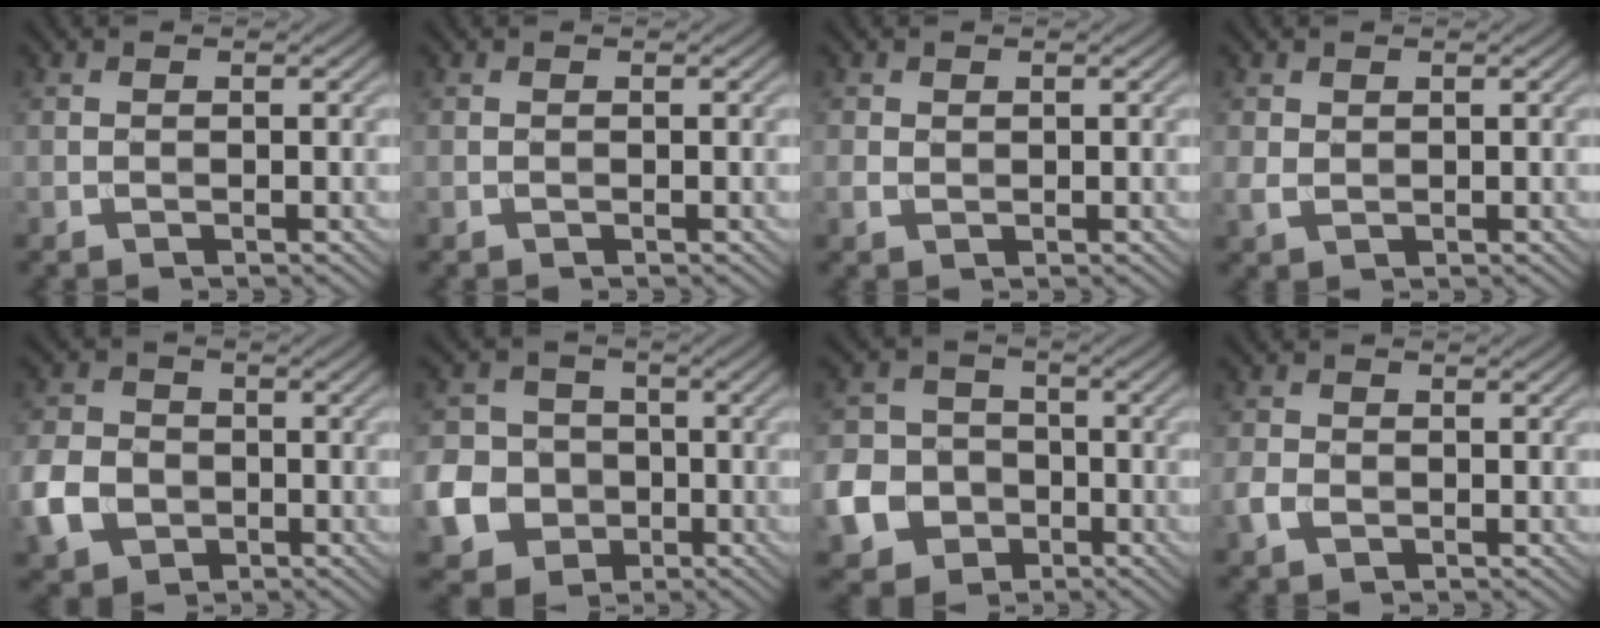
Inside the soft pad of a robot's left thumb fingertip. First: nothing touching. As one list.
[{"total": 0.0}, {"total": 1.3, "force": [0.3, 1.0, 0.6], "torque": [-0.016, 0.000, 0.008]}, {"total": 1.8, "force": [0.6, 1.4, 1.0], "torque": [-0.026, -0.001, 0.015]}, {"total": 7.0, "force": [-2.4, 5.6, 3.3], "torque": [-0.092, -0.012, -0.060]}, {"total": 9.4, "force": [-2.7, 8.4, 3.3], "torque": [-0.099, -0.032, -0.079]}, {"total": 8.8, "force": [-3.4, 7.4, 3.4], "torque": [-0.097, -0.029, -0.086]}, {"total": 2.4, "force": [-0.8, 1.7, 1.5], "torque": [-0.038, -0.005, -0.021]}]